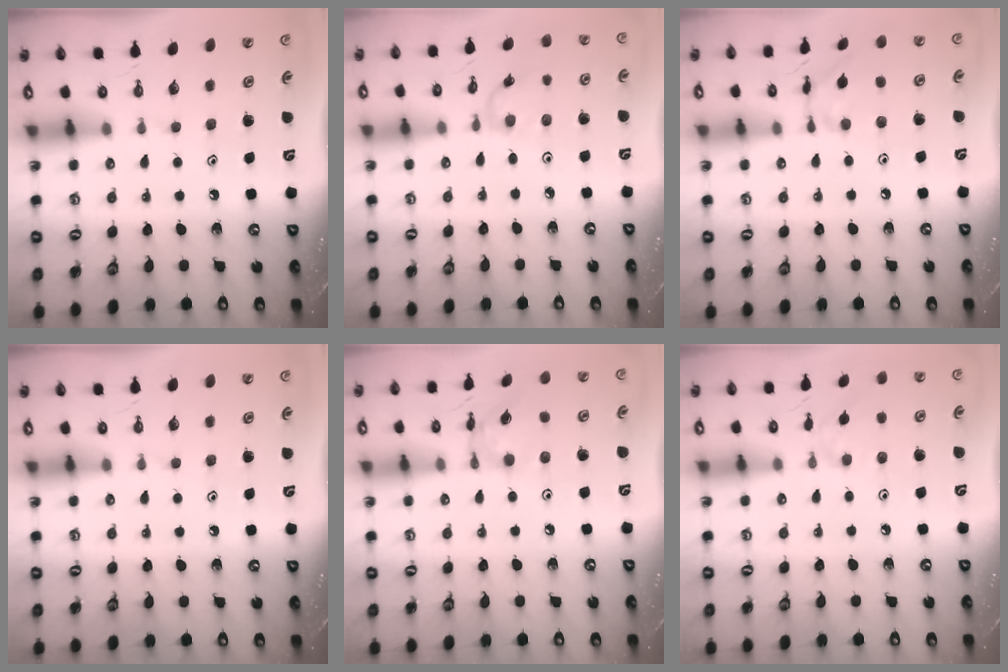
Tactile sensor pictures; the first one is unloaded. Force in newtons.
{"total": 2.6, "press": 2.6, "slide": 0.3}
{"total": 6.1, "press": 6.1, "slide": 0.3}
{"total": 0.0}
{"total": 7.8, "press": 7.8, "slide": 0.4}
{"total": 1.3, "press": 1.3, "slide": 0.4}